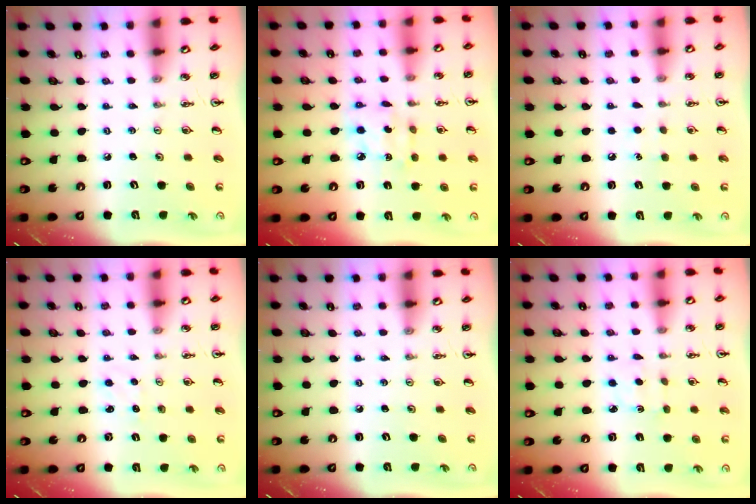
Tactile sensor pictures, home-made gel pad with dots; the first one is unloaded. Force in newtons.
{"total": 6.8, "press": 6.8, "slide": 0.4}
{"total": 5.5, "press": 5.4, "slide": 0.6}
{"total": 2.2, "press": 2.2, "slide": 0.3}
{"total": 0.0}
{"total": 2.3, "press": 2.3, "slide": 0.3}